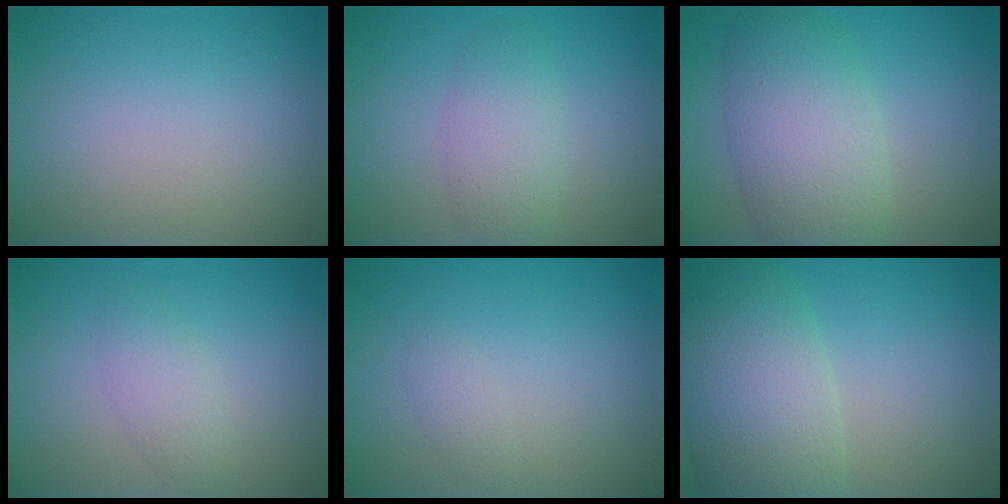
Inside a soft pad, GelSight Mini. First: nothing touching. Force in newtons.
{"total": 2.9, "press": 2.9, "slide": 0.1}
{"total": 7.1, "press": 7.1, "slide": 0.4}
{"total": 1.7, "press": 1.7, "slide": 0.1}
{"total": 0.9, "press": 0.9, "slide": 0.0}
{"total": 8.3, "press": 8.3, "slide": 0.5}